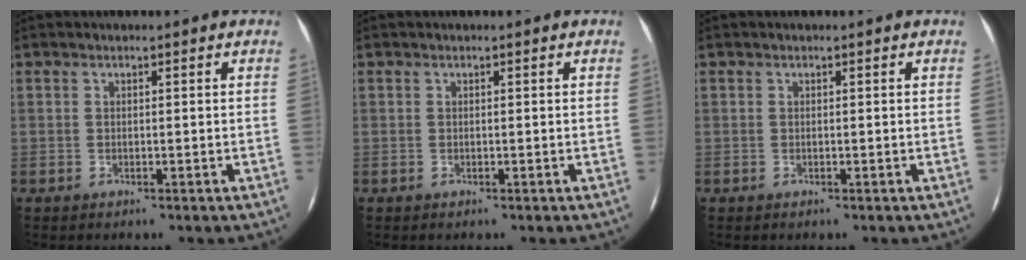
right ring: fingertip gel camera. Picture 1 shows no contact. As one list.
[{"total": 0.0}, {"total": 0.0}]